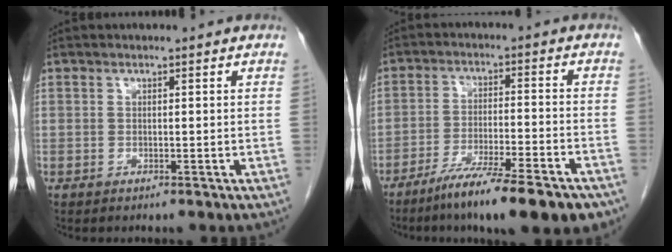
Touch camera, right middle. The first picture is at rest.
{"total": 15.5, "force": [-11.4, 1.8, 10.4], "torque": [-0.133, -0.023, -0.177]}